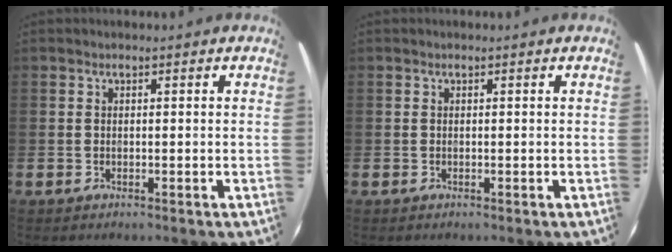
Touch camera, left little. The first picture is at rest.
{"total": 0.0}